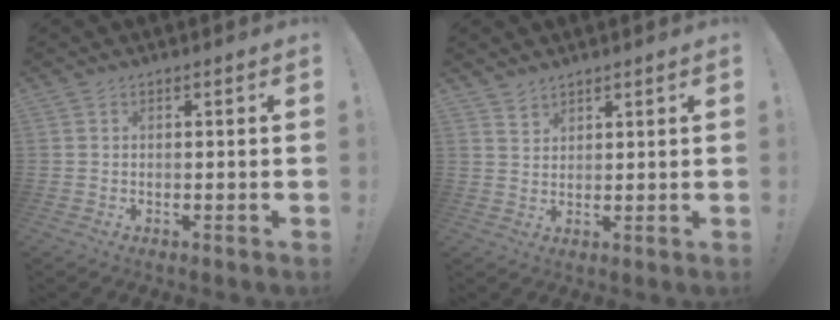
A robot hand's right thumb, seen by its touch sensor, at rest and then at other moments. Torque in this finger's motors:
{"motor_torque": [-0.05, -0.04, -0.08, 0.00, 0.10]}